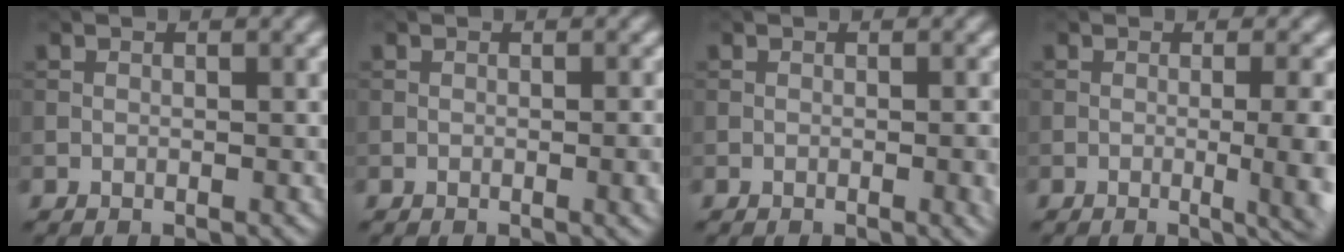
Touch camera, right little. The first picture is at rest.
{"total": 2.4, "force": [-0.4, 0.7, 2.3], "torque": [-0.024, -0.002, -0.005]}
{"total": 2.2, "force": [-0.4, 0.6, 2.1], "torque": [-0.022, -0.003, -0.004]}
{"total": 6.8, "force": [-0.9, 2.2, 6.4], "torque": [-0.068, -0.011, -0.006]}